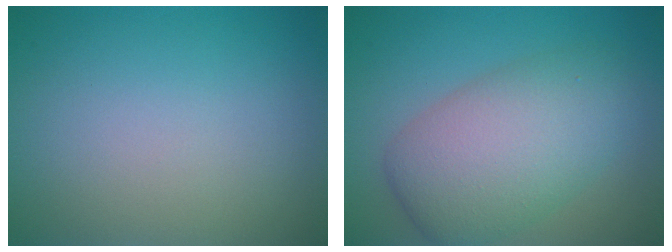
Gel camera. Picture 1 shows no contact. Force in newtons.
{"total": 7.5, "press": 7.5, "slide": 0.2}